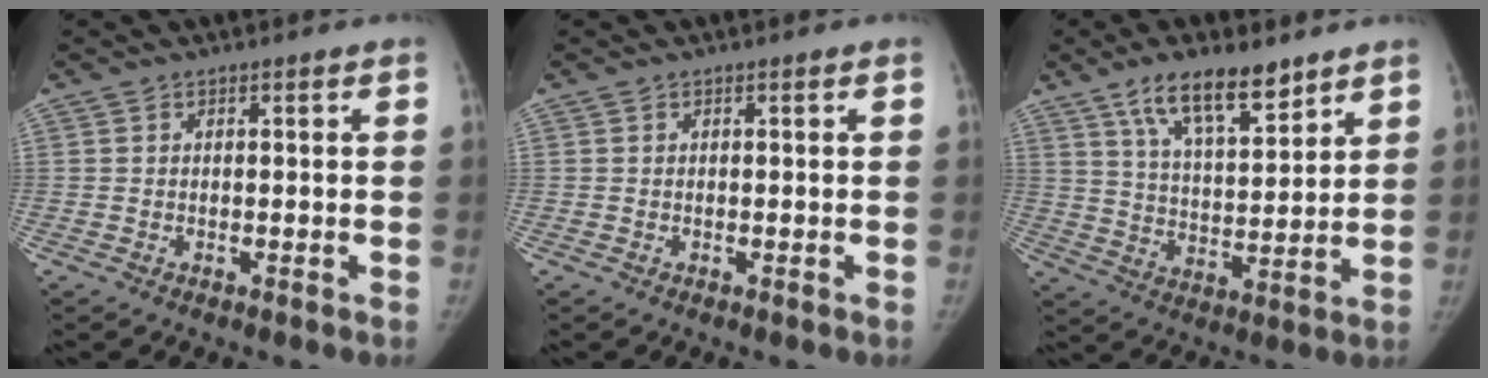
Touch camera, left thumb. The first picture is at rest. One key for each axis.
{"total": 0.0}
{"total": 13.4, "fx": 8.9, "fy": 4.8, "fz": 8.8, "tx": -0.125, "ty": -0.046, "tz": 0.160}